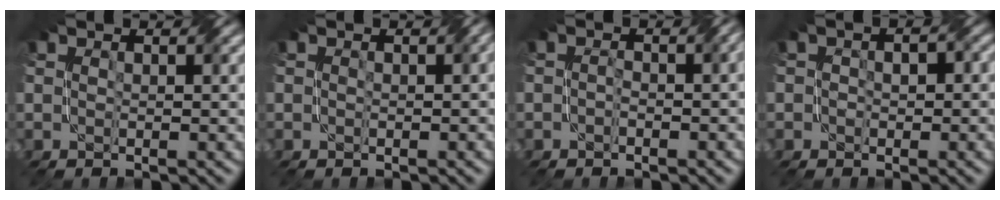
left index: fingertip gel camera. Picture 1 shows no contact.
{"total": 1.8, "force": [-0.5, 0.9, 1.4], "torque": [-0.022, -0.004, -0.008]}
{"total": 3.2, "force": [-1.4, 1.6, 2.4], "torque": [-0.022, -0.001, -0.018]}
{"total": 2.4, "force": [-0.6, 1.8, 1.5], "torque": [-0.009, 0.006, -0.004]}